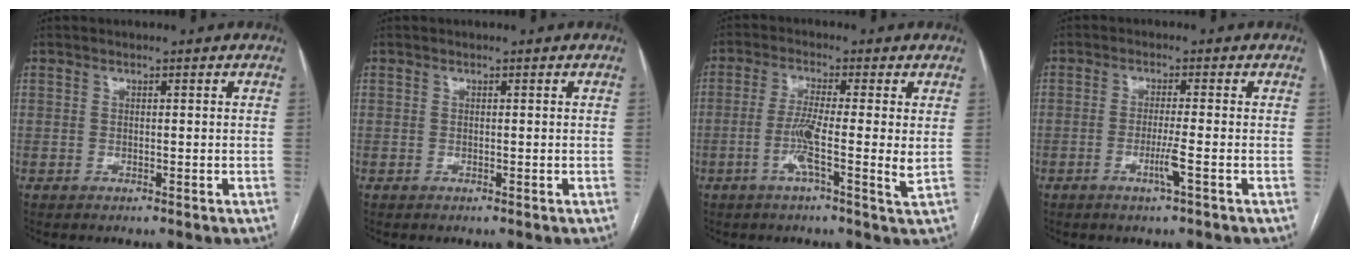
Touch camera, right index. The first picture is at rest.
{"total": 0.0}
{"total": 6.9, "force": [-1.0, -0.4, 6.8], "torque": [-0.125, -0.009, -0.025]}
{"total": 3.2, "force": [-1.3, -0.6, 2.8], "torque": [-0.056, -0.007, -0.027]}